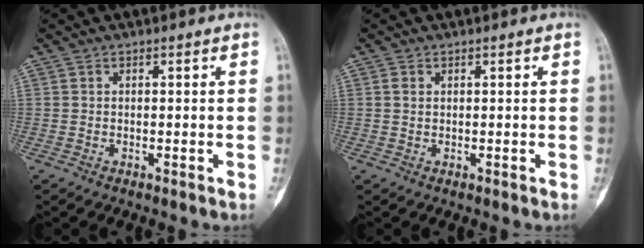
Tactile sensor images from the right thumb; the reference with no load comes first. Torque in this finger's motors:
{"motor_torque": [-0.32, 0.10, 0.28, 0.00, 0.04]}